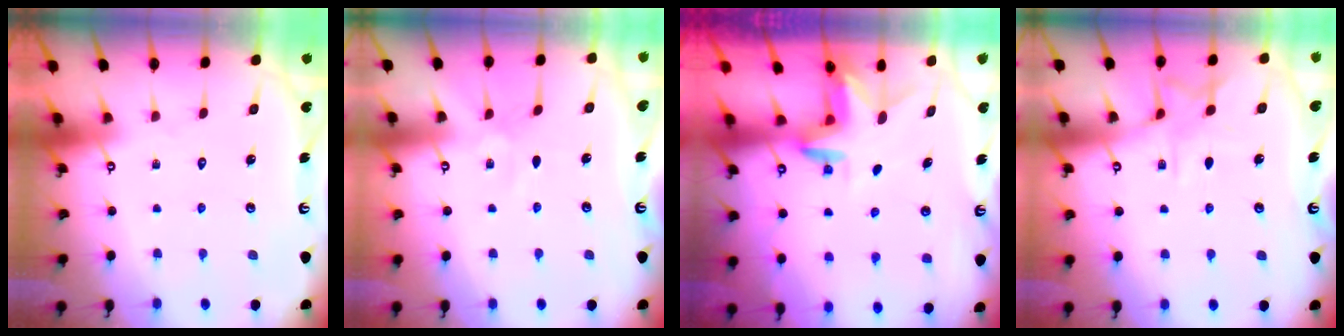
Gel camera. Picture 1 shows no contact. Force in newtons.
{"total": 2.1, "press": 2.1, "slide": 0.5}
{"total": 3.0, "press": 3.0, "slide": 0.2}
{"total": 7.4, "press": 7.3, "slide": 0.7}